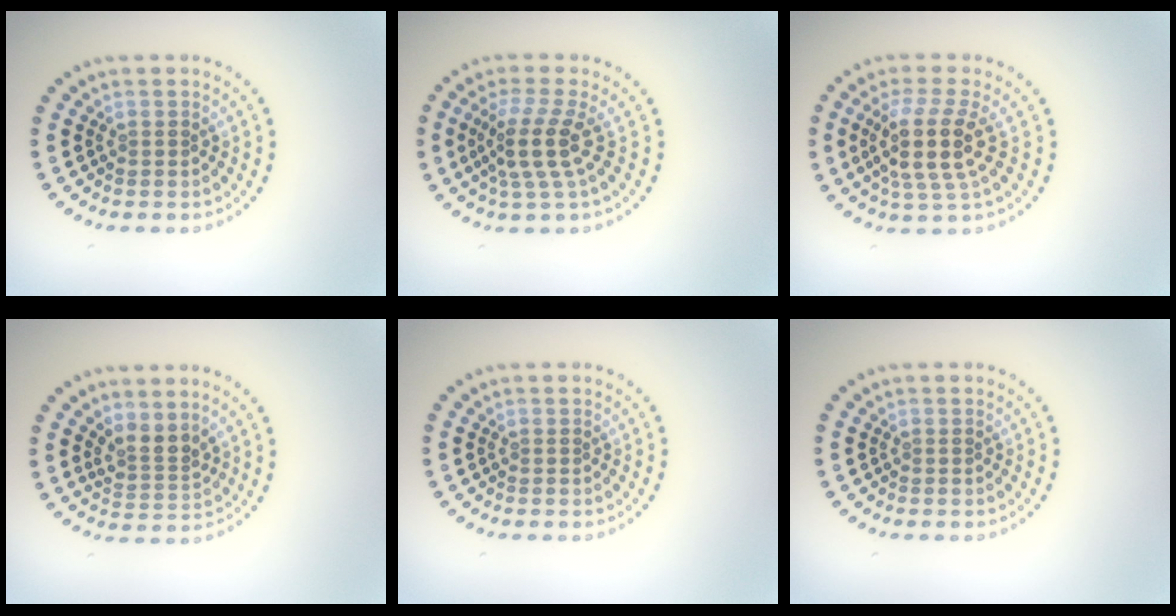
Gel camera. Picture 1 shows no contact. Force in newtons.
{"total": 3.7, "press": 2.7, "slide": 2.5}
{"total": 4.4, "press": 3.6, "slide": 2.4}
{"total": 2.5, "press": 1.9, "slide": 1.6}
{"total": 0.0}
{"total": 0.0}